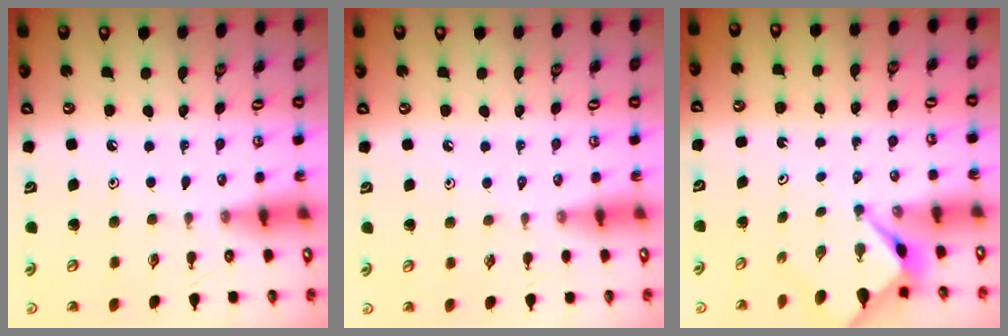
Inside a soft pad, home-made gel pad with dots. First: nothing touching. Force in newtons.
{"total": 1.9, "press": 1.9, "slide": 0.3}
{"total": 3.2, "press": 3.2, "slide": 0.2}